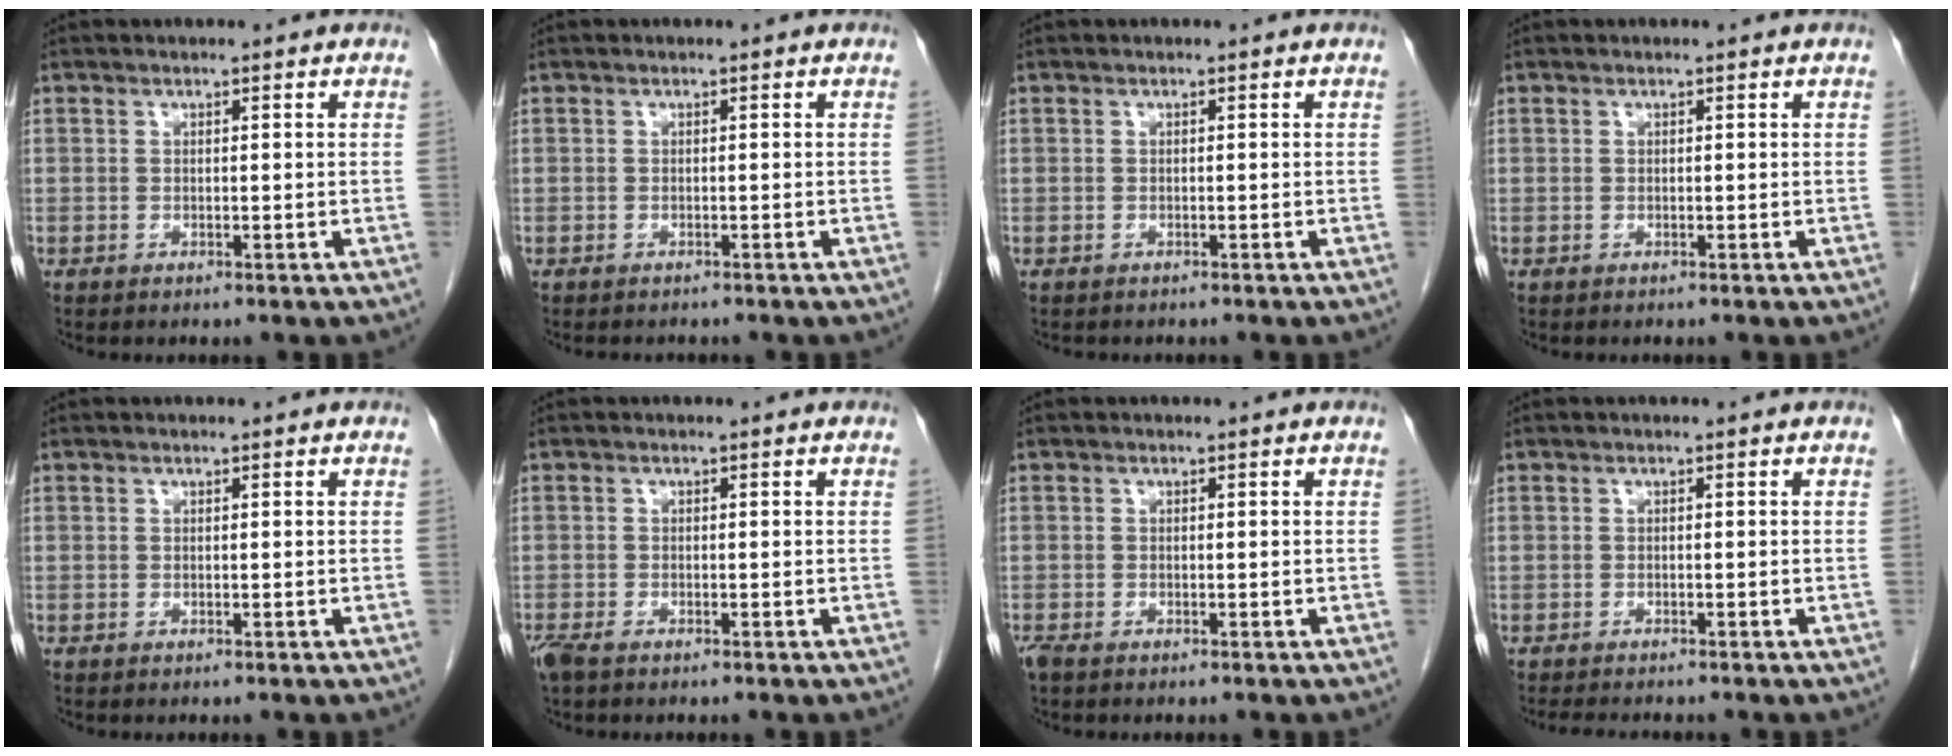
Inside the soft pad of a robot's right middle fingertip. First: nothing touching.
{"total": 2.1, "force": [-1.9, 0.7, 0.6], "torque": [-0.010, -0.005, -0.022]}
{"total": 1.5, "force": [-1.3, 0.6, 0.3], "torque": [-0.013, -0.002, -0.016]}
{"total": 0.0}
{"total": 0.0}
{"total": 2.9, "force": [-2.1, 1.1, 1.6], "torque": [-0.040, -0.008, -0.036]}
{"total": 1.6, "force": [-1.2, 0.6, 0.8], "torque": [-0.023, -0.005, -0.020]}
{"total": 3.3, "force": [-3.0, 0.4, 1.3], "torque": [-0.017, -0.010, -0.046]}